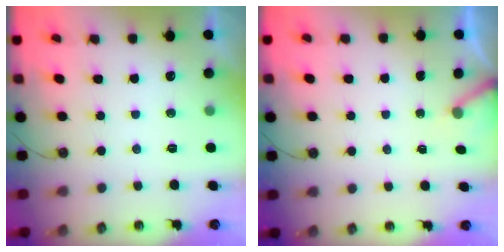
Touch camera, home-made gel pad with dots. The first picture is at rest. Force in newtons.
{"total": 3.7, "press": 3.7, "slide": 0.3}